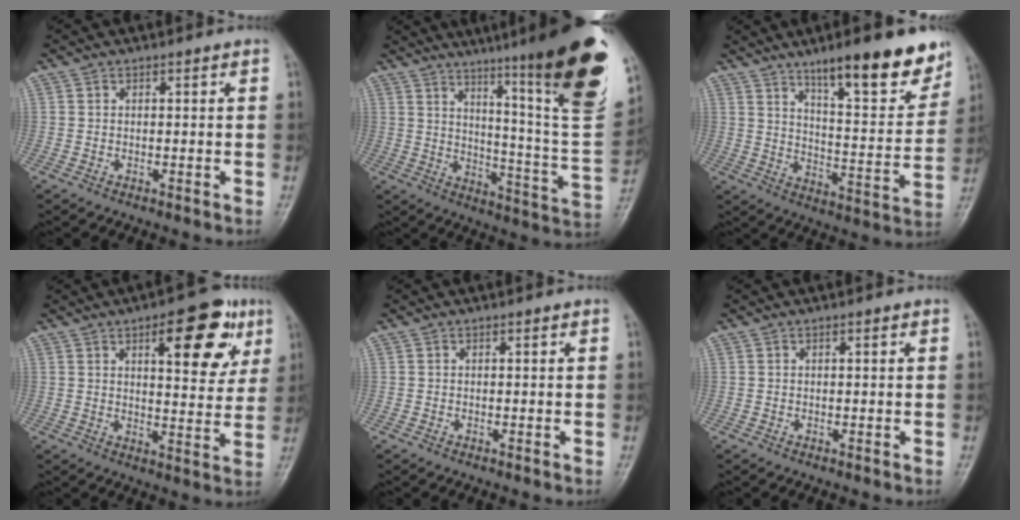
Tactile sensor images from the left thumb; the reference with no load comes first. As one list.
[{"total": 27.1, "force": [16.3, 2.5, 21.5], "torque": [-0.270, -0.083, 0.235]}, {"total": 17.5, "force": [11.8, 4.1, 12.3], "torque": [-0.139, -0.070, 0.182]}, {"total": 13.9, "force": [6.2, 5.5, 11.1], "torque": [-0.106, -0.020, 0.079]}, {"total": 0.0}, {"total": 0.7, "force": [0.2, 0.1, 0.7], "torque": [-0.014, 0.002, 0.003]}]